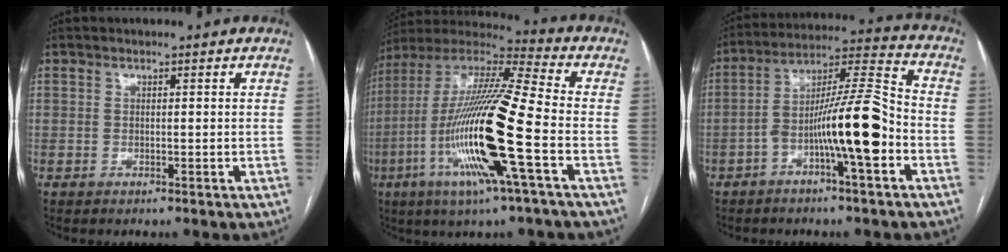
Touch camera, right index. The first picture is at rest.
{"total": 21.0, "force": [-5.9, 0.7, 20.2], "torque": [-0.422, -0.021, -0.121]}
{"total": 13.2, "force": [-4.5, 1.2, 12.3], "torque": [-0.217, 0.023, -0.077]}